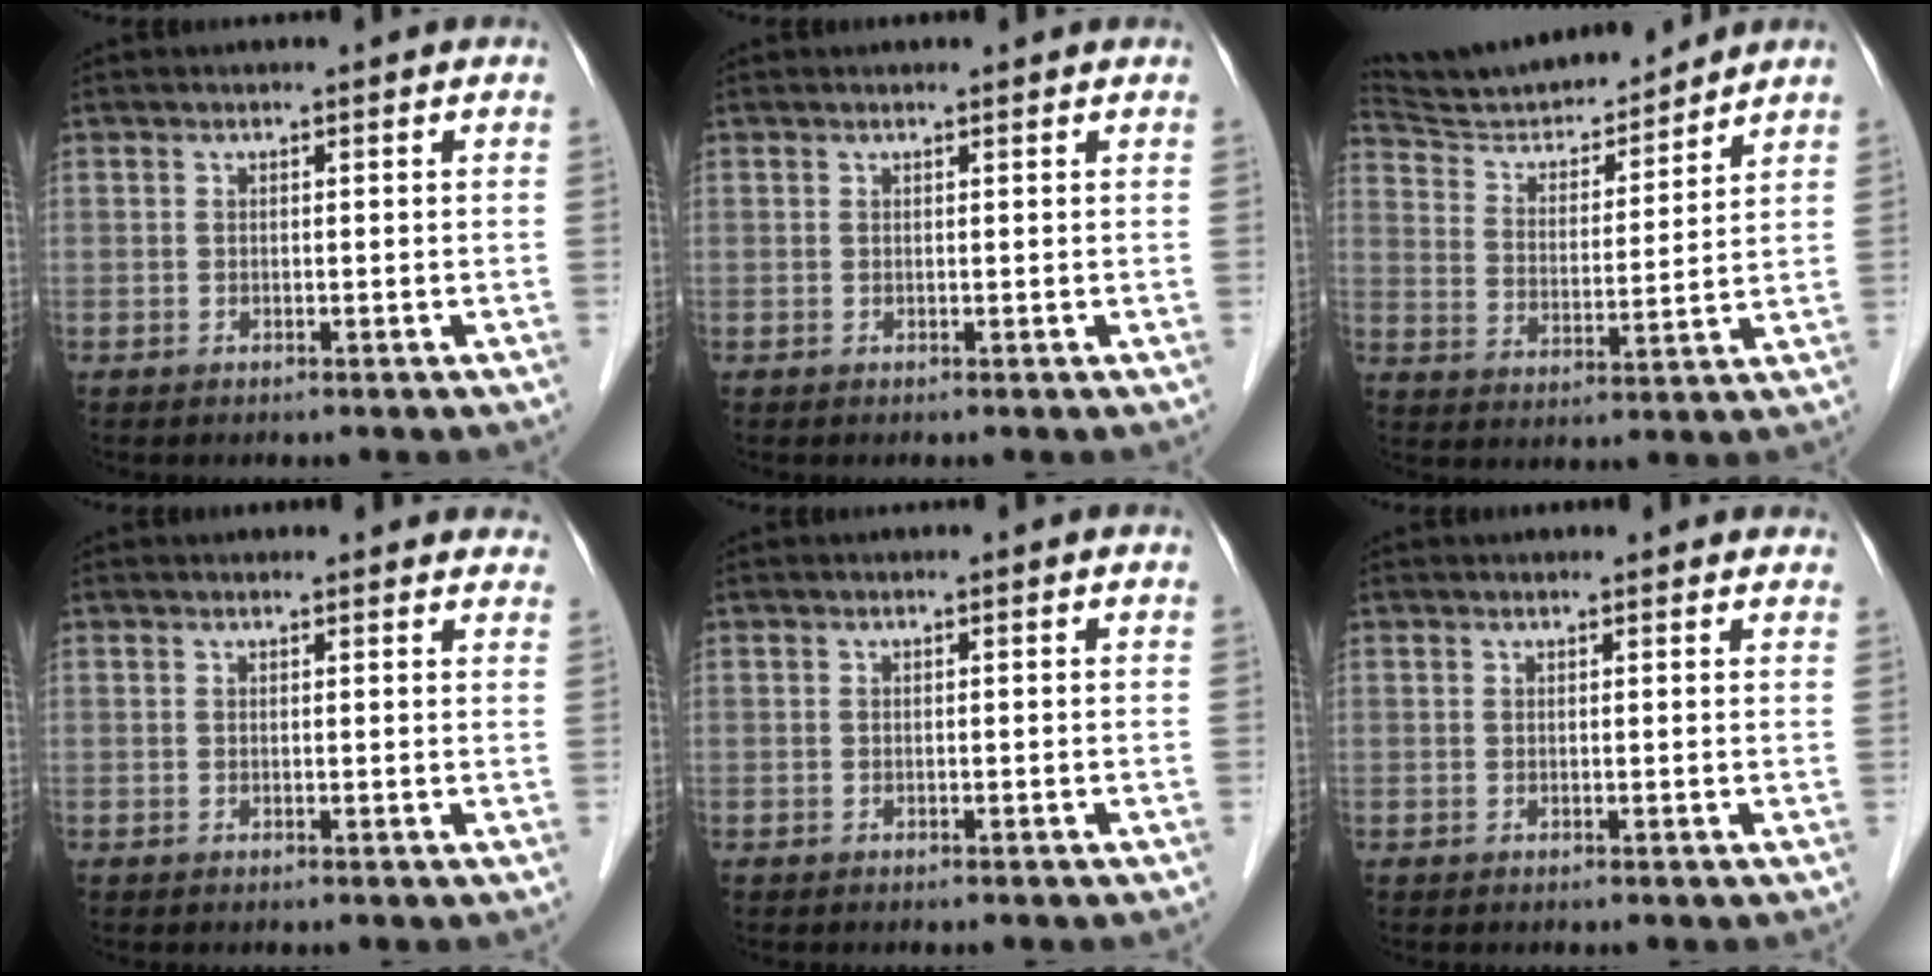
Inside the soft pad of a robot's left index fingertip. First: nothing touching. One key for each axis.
{"total": 1.0, "fx": 1.0, "fy": 0.1, "fz": 0.1, "tx": -0.012, "ty": 0.008, "tz": 0.014}
{"total": 14.1, "fx": 13.5, "fy": 1.8, "fz": 3.7, "tx": -0.068, "ty": 0.002, "tz": 0.233}
{"total": 5.8, "fx": 5.5, "fy": 1.6, "fz": 1.2, "tx": 0.002, "ty": 0.009, "tz": 0.045}
{"total": 0.0}
{"total": 3.5, "fx": 3.2, "fy": 1.0, "fz": 0.9, "tx": -0.010, "ty": 0.015, "tz": 0.029}